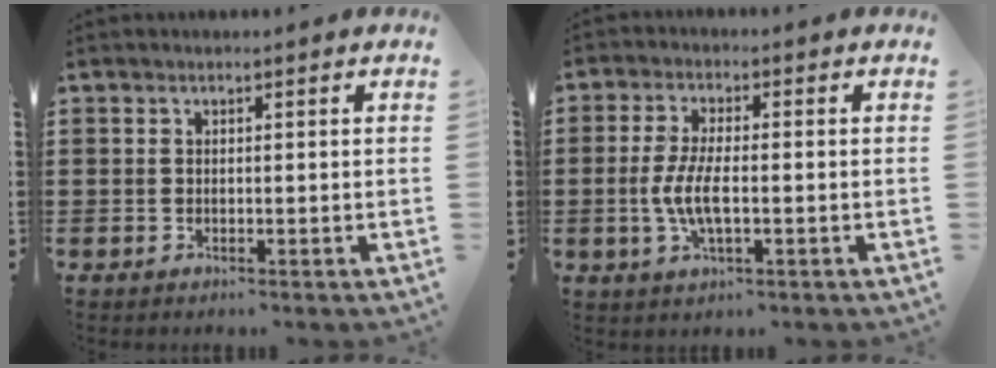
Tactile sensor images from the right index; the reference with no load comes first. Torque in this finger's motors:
{"motor_torque": [1.77, 0.38, 0.75, 0.20]}